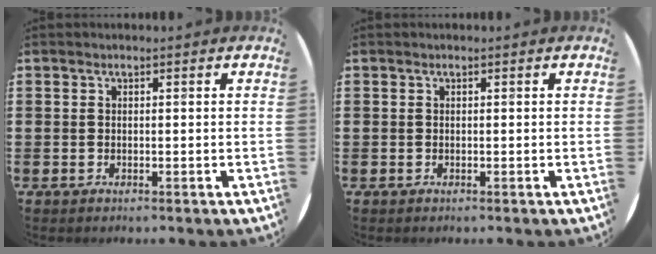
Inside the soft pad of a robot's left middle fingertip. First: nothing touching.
{"total": 0.0}